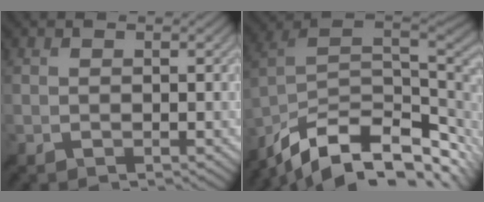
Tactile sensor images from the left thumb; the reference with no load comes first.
{"total": 16.1, "force": [-8.2, 8.2, 11.1], "torque": [-0.242, -0.024, -0.136]}